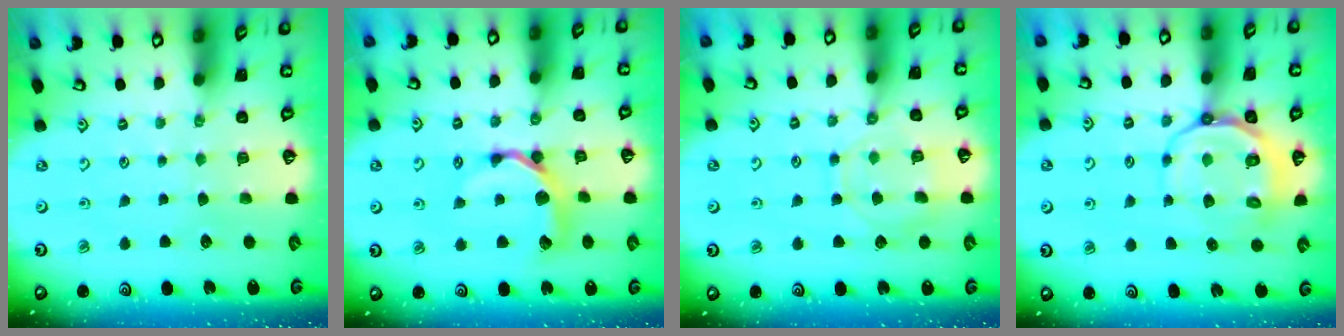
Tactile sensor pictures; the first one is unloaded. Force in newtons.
{"total": 10.6, "press": 10.6, "slide": 1.3}
{"total": 10.5, "press": 10.4, "slide": 0.8}
{"total": 10.5, "press": 10.2, "slide": 2.4}